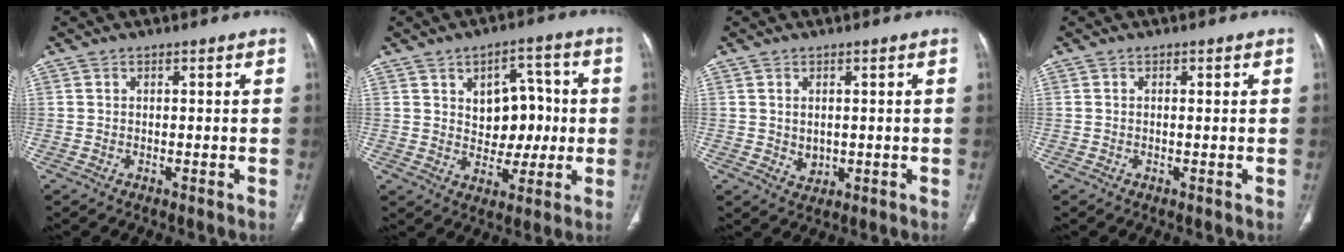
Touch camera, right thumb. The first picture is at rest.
{"total": 10.7, "force": [1.3, 7.3, 7.7], "torque": [-0.057, 0.009, 0.026]}
{"total": 2.6, "force": [0.2, 2.1, 1.5], "torque": [-0.018, -0.005, 0.014]}
{"total": 0.6, "force": [0.2, 0.0, 0.5], "torque": [-0.014, 0.001, 0.004]}